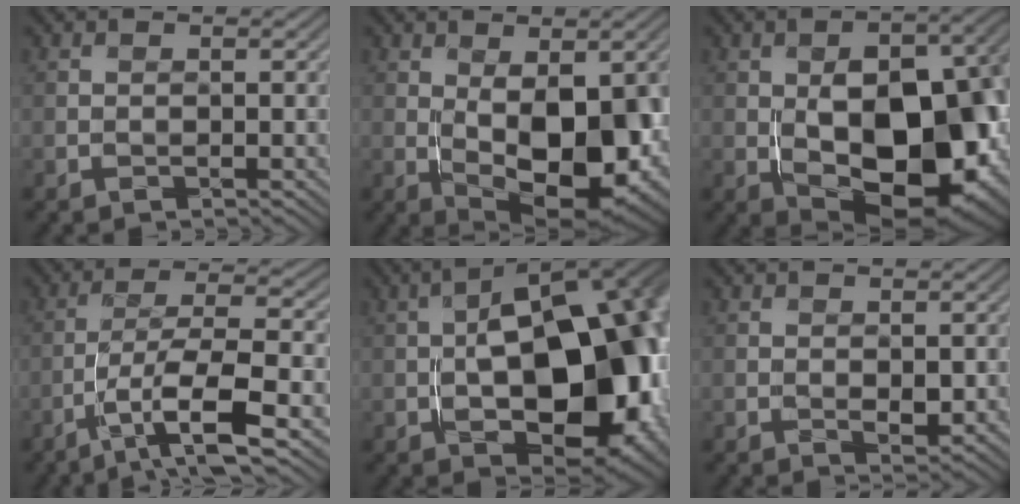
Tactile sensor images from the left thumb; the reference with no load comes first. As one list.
[{"total": 12.9, "force": [-0.8, 6.3, 11.3], "torque": [-0.168, -0.012, 0.001]}, {"total": 15.7, "force": [-2.1, 8.7, 12.9], "torque": [-0.178, -0.012, -0.027]}, {"total": 9.6, "force": [-4.6, 1.7, 8.2], "torque": [-0.145, 0.003, -0.079]}, {"total": 19.2, "force": [-2.4, 10.8, 15.7], "torque": [-0.193, -0.008, -0.033]}, {"total": 1.6, "force": [0.2, 0.9, 1.3], "torque": [-0.024, -0.008, 0.007]}]